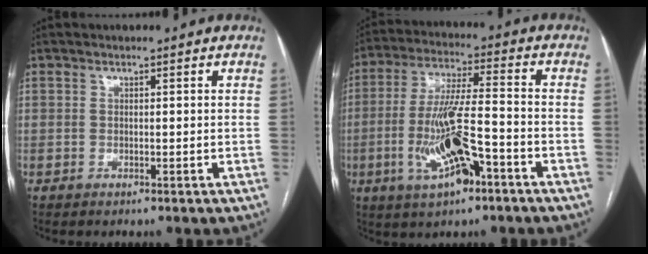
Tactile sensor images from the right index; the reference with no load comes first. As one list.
[{"total": 13.0, "force": [-4.8, 2.5, 11.8], "torque": [-0.240, -0.005, -0.082]}]